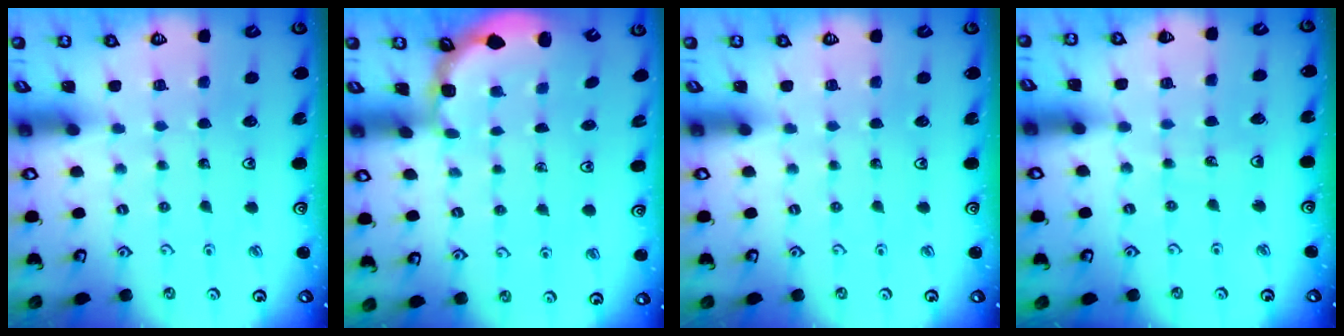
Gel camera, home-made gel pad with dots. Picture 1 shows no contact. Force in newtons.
{"total": 2.7, "press": 2.1, "slide": 1.7}
{"total": 0.0}
{"total": 2.9, "press": 2.9, "slide": 0.3}